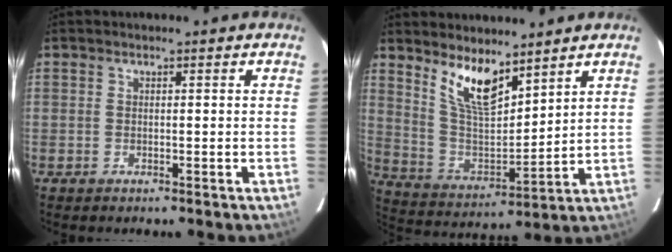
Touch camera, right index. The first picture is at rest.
{"total": 11.0, "force": [7.7, 3.6, 6.9], "torque": [-0.131, -0.006, 0.158]}